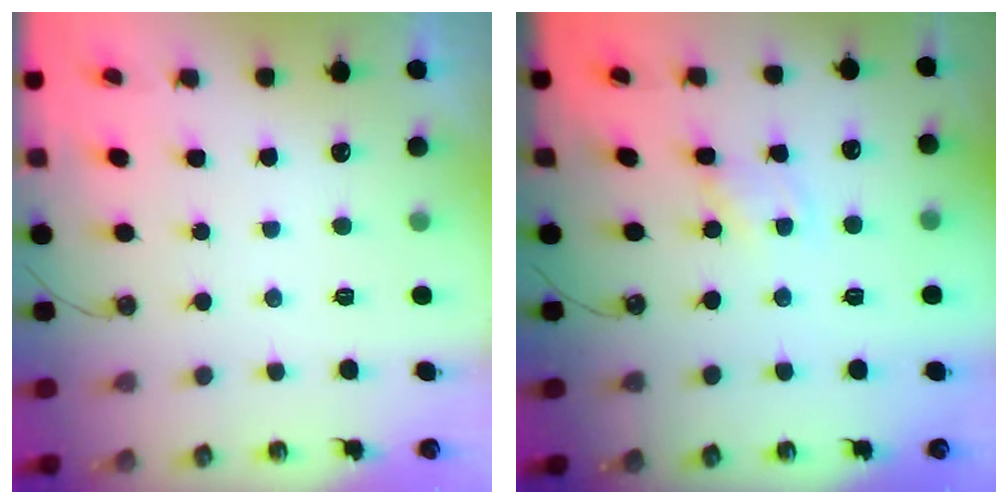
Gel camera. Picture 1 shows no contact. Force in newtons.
{"total": 1.4, "press": 1.4, "slide": 0.2}